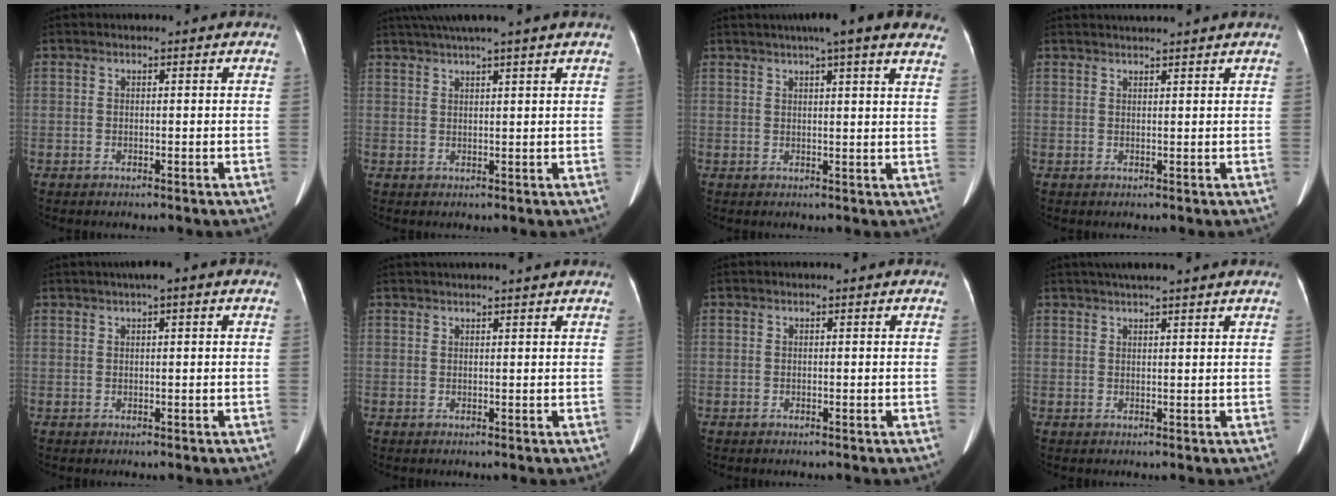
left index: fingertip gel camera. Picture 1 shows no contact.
{"total": 7.0, "force": [5.6, -1.6, 3.8], "torque": [-0.057, 0.028, 0.082]}
{"total": 14.4, "force": [11.4, 1.1, 8.7], "torque": [-0.119, 0.026, 0.130]}
{"total": 4.3, "force": [4.0, -0.5, 1.5], "torque": [-0.017, 0.025, 0.053]}
{"total": 2.8, "force": [1.5, 0.3, 2.4], "torque": [-0.042, 0.015, 0.021]}
{"total": 6.5, "force": [5.8, -0.3, 2.8], "torque": [-0.033, 0.031, 0.066]}
{"total": 0.0}
{"total": 7.5, "force": [6.3, -0.1, 4.0], "torque": [-0.062, 0.034, 0.085]}